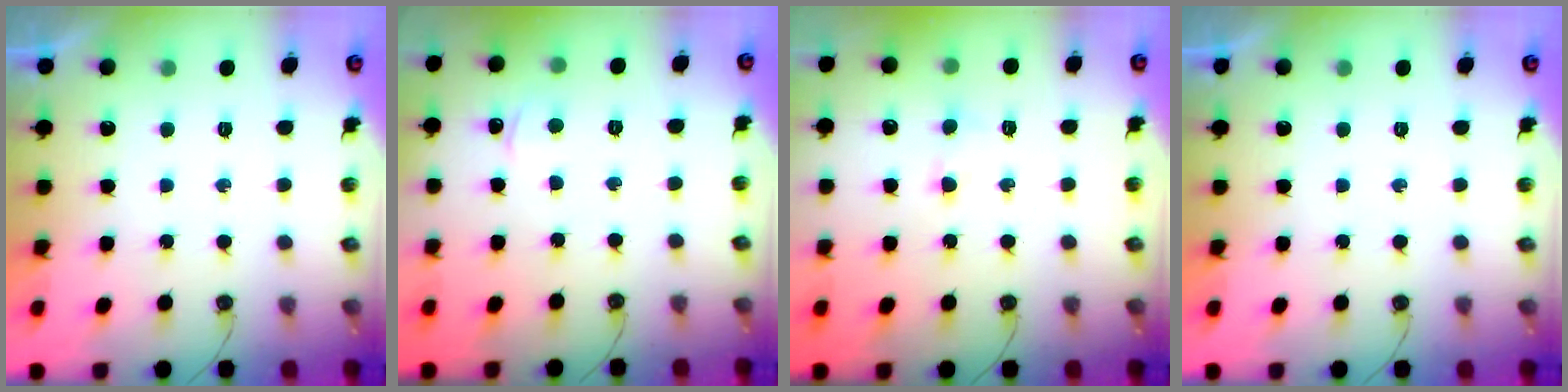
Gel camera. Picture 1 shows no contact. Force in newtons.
{"total": 2.4, "press": 2.4, "slide": 0.3}
{"total": 3.8, "press": 3.7, "slide": 0.7}
{"total": 0.0}